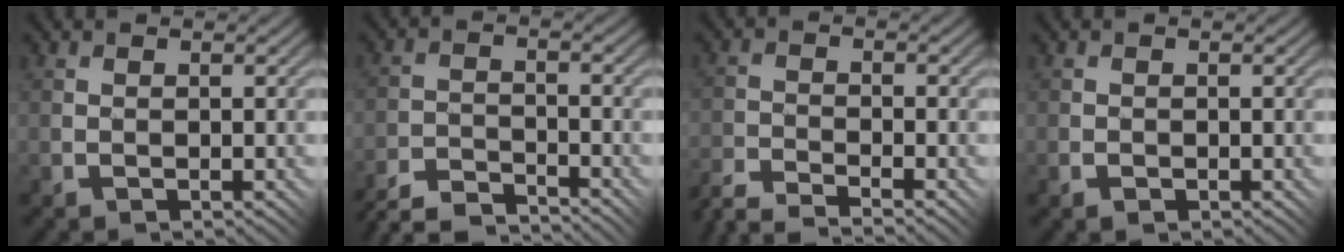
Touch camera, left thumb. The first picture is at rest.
{"total": 7.1, "force": [-6.9, 0.4, 1.4], "torque": [-0.027, 0.000, -0.130]}
{"total": 6.1, "force": [-5.7, 0.5, 1.9], "torque": [-0.045, -0.012, -0.111]}
{"total": 0.6, "force": [-0.5, 0.4, 0.2], "torque": [-0.001, 0.000, -0.011]}